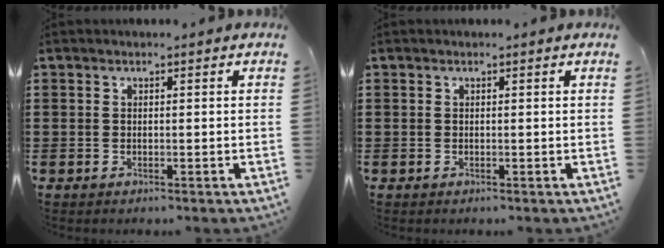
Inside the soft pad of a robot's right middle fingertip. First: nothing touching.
{"total": 0.0}